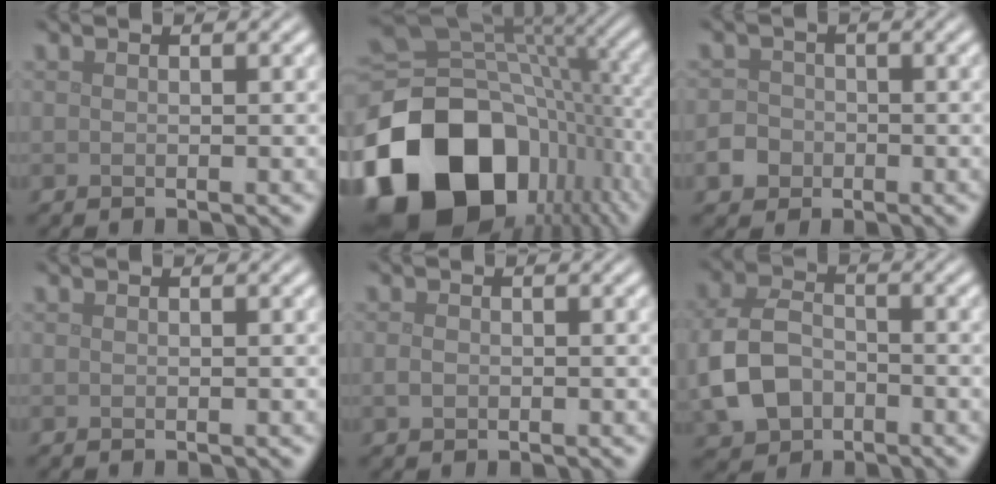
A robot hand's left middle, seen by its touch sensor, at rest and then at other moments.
{"total": 19.3, "force": [-7.4, 13.3, 11.9], "torque": [-0.266, -0.034, -0.118]}
{"total": 2.3, "force": [-0.9, 2.0, 0.7], "torque": [-0.005, 0.003, -0.019]}
{"total": 0.0}
{"total": 0.9, "force": [-0.2, 0.8, 0.5], "torque": [-0.012, -0.002, -0.006]}
{"total": 6.2, "force": [-2.0, 4.5, 3.7], "torque": [-0.088, 0.000, -0.047]}